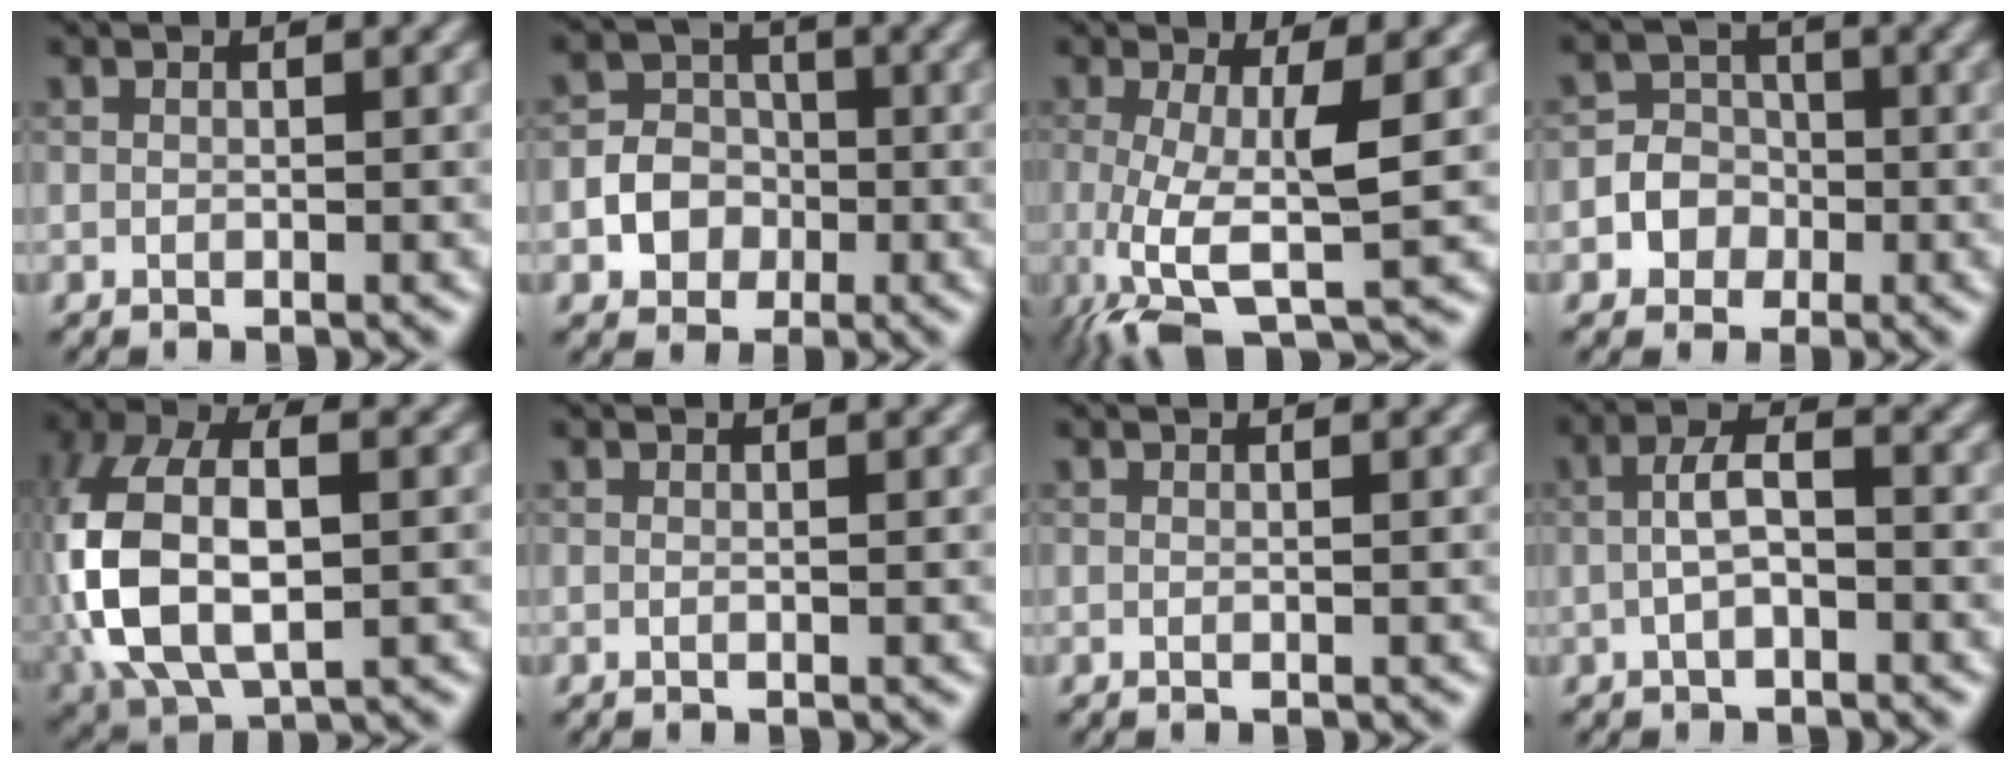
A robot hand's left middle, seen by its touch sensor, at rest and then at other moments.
{"total": 3.8, "force": [-1.1, 3.4, 1.4], "torque": [0.004, 0.003, -0.035]}
{"total": 6.5, "force": [-1.0, 1.7, 6.2], "torque": [-0.123, -0.012, -0.020]}
{"total": 4.0, "force": [-1.2, 3.7, 0.7], "torque": [0.014, 0.017, -0.038]}
{"total": 11.6, "force": [-0.7, 6.8, 9.4], "torque": [-0.226, 0.001, -0.013]}
{"total": 0.0}
{"total": 0.0}
{"total": 2.8, "force": [-0.5, 1.2, 2.5], "torque": [-0.054, 0.009, -0.014]}